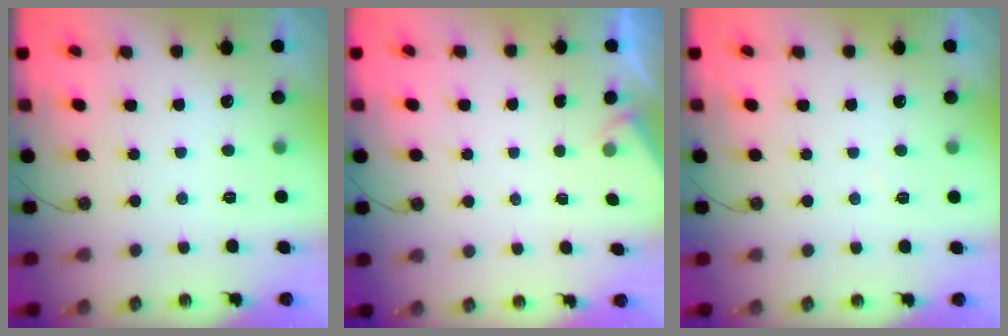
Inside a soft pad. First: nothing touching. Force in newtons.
{"total": 2.2, "press": 2.2, "slide": 0.4}
{"total": 2.6, "press": 2.6, "slide": 0.4}